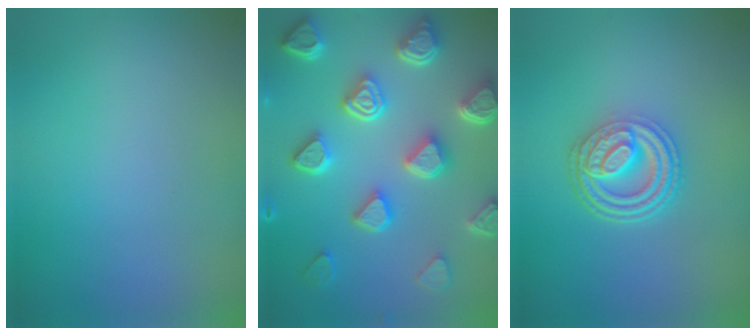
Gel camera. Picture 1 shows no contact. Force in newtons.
{"total": 7.7, "press": 5.9, "slide": 4.9}
{"total": 4.8, "press": 3.6, "slide": 3.1}